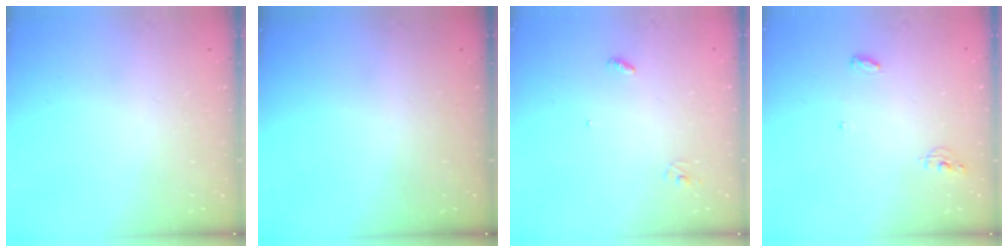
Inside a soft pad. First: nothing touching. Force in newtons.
{"total": 0.0}
{"total": 2.7, "press": 2.7, "slide": 0.2}
{"total": 5.7, "press": 5.3, "slide": 1.9}